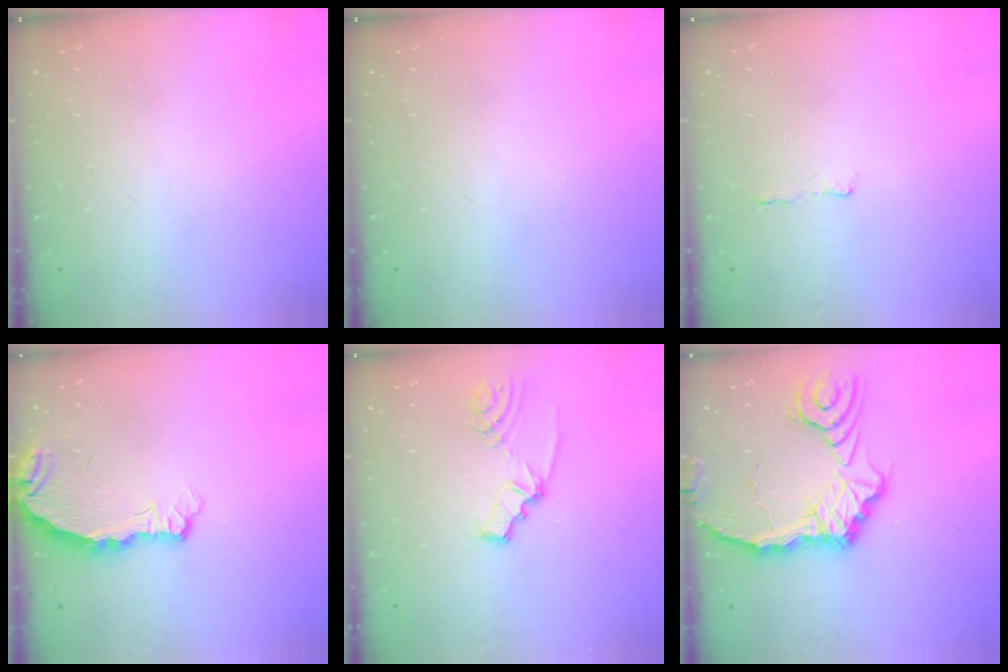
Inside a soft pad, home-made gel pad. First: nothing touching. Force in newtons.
{"total": 0.0}
{"total": 2.9, "press": 2.8, "slide": 0.5}
{"total": 4.4, "press": 4.4, "slide": 0.5}
{"total": 2.7, "press": 2.7, "slide": 0.3}
{"total": 15.1, "press": 15.0, "slide": 2.0}